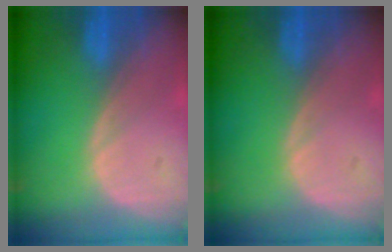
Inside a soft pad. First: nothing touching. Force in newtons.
{"total": 0.0}